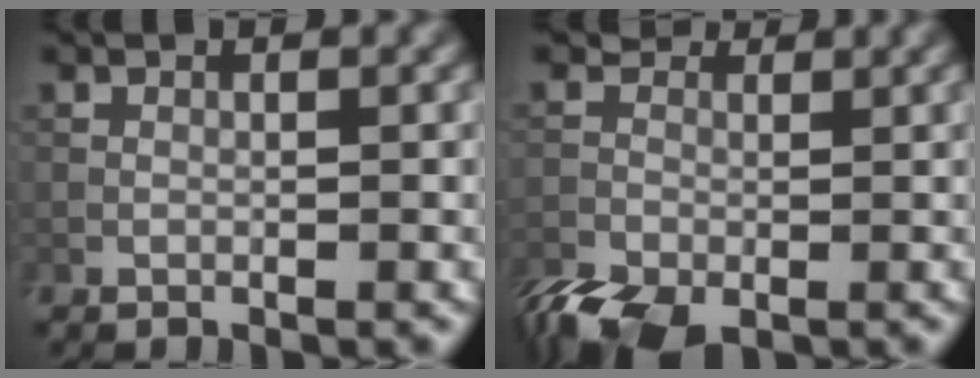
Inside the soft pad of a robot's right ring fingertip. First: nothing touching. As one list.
[{"total": 7.0, "force": [-3.5, 4.4, 4.1], "torque": [-0.087, -0.018, -0.061]}]